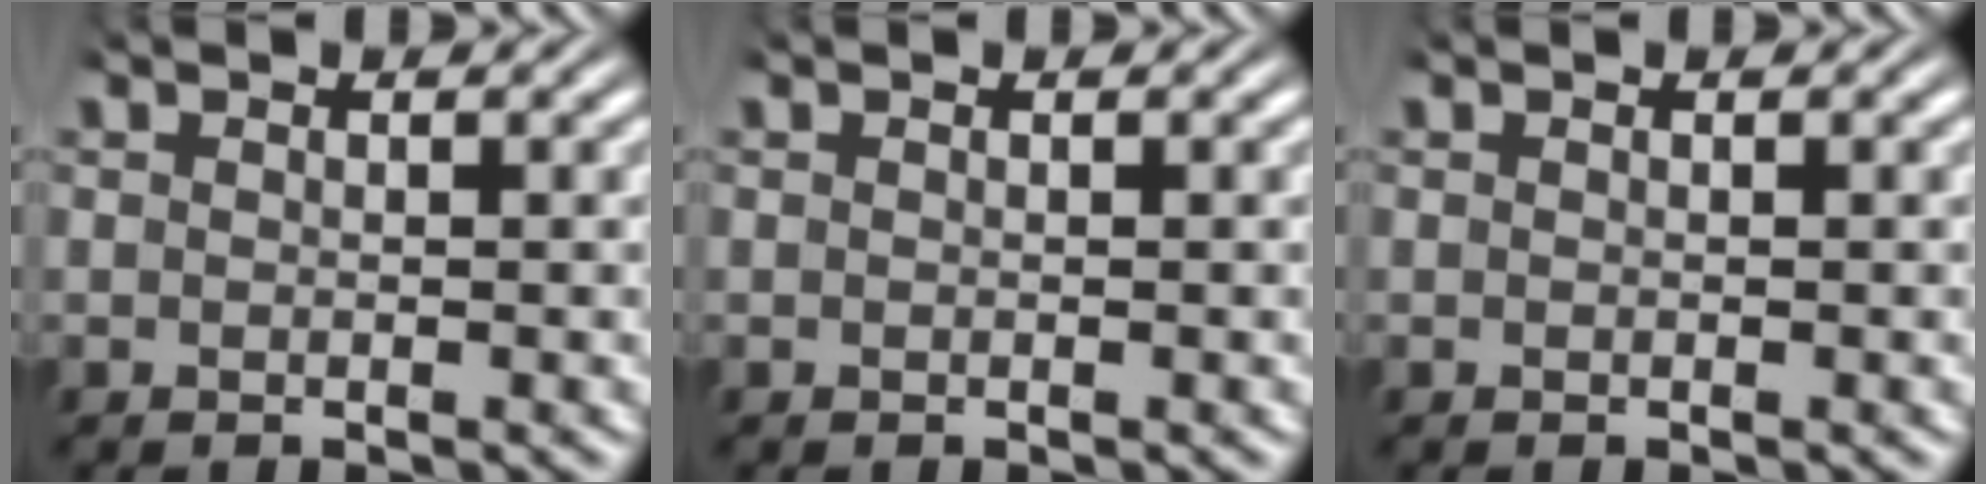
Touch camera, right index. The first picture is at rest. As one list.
[{"total": 0.0}, {"total": 0.0}]